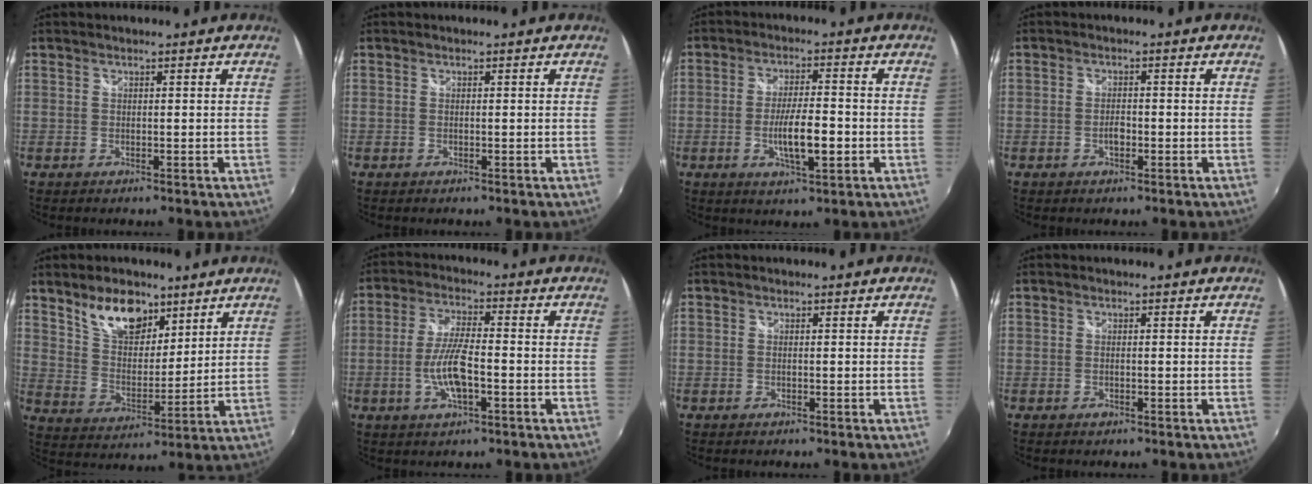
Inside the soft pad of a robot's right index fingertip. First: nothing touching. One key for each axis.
{"total": 0.0}
{"total": 7.8, "fx": -2.1, "fy": 1.6, "fz": 7.3, "tx": -0.136, "ty": -0.006, "tz": -0.032}
{"total": 1.8, "fx": -0.8, "fy": 1.0, "fz": 1.3, "tx": -0.025, "ty": 0.003, "tz": -0.013}
{"total": 11.4, "fx": 7.4, "fy": 6.1, "fz": 6.2, "tx": -0.102, "ty": 0.008, "tz": 0.140}
{"total": 8.3, "fx": -2.5, "fy": 2.2, "fz": 7.6, "tx": -0.153, "ty": 0.001, "tz": -0.047}
{"total": 0.0}
{"total": 0.6, "fx": -0.4, "fy": 0.3, "fz": 0.3, "tx": -0.005, "ty": -0.001, "tz": -0.006}